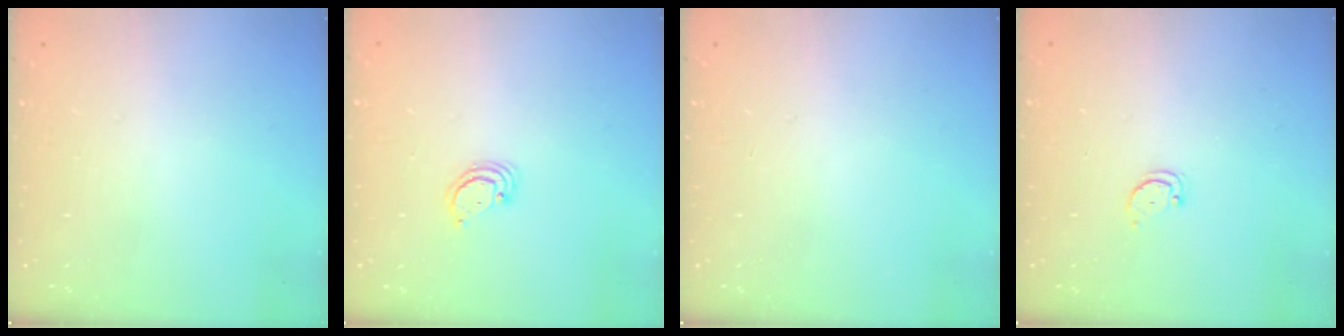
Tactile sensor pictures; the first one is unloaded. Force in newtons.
{"total": 2.4, "press": 2.4, "slide": 0.2}
{"total": 0.0}
{"total": 2.5, "press": 2.4, "slide": 0.4}